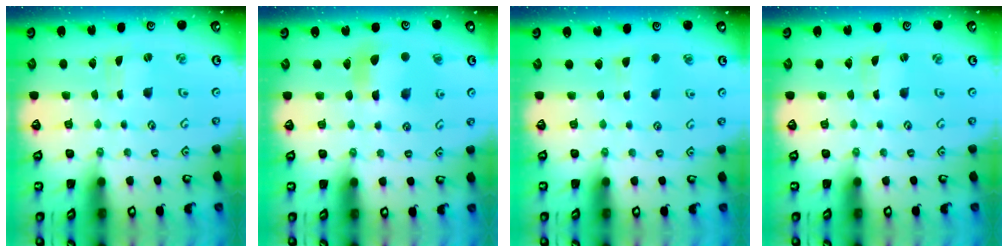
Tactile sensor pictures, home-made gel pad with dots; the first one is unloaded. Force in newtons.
{"total": 9.5, "press": 9.5, "slide": 0.7}
{"total": 3.8, "press": 3.8, "slide": 0.6}
{"total": 0.7, "press": 0.7, "slide": 0.1}